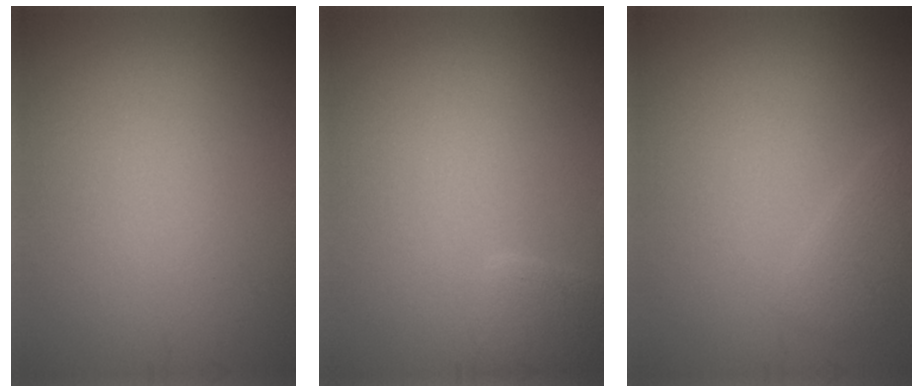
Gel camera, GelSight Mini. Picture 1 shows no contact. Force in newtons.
{"total": 1.7, "press": 1.7, "slide": 0.1}
{"total": 1.4, "press": 1.4, "slide": 0.1}